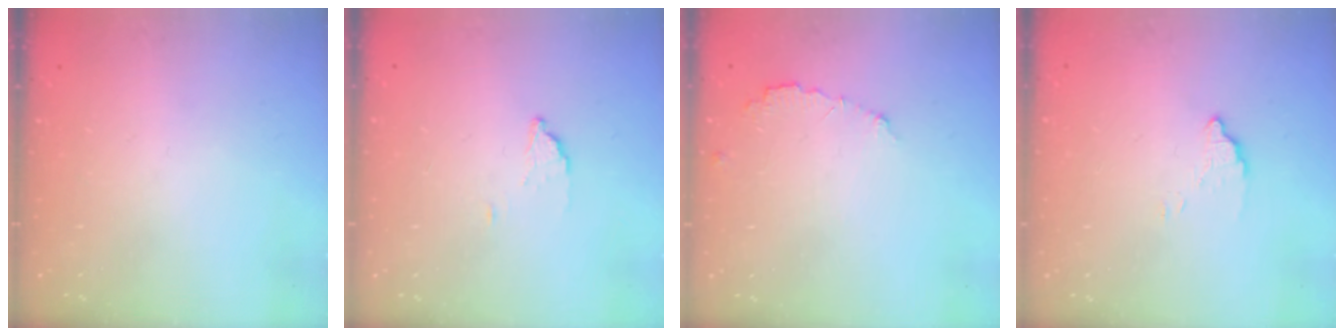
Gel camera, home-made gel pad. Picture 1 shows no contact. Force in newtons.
{"total": 1.9, "press": 1.9, "slide": 0.1}
{"total": 4.2, "press": 4.2, "slide": 0.1}
{"total": 3.0, "press": 3.0, "slide": 0.1}